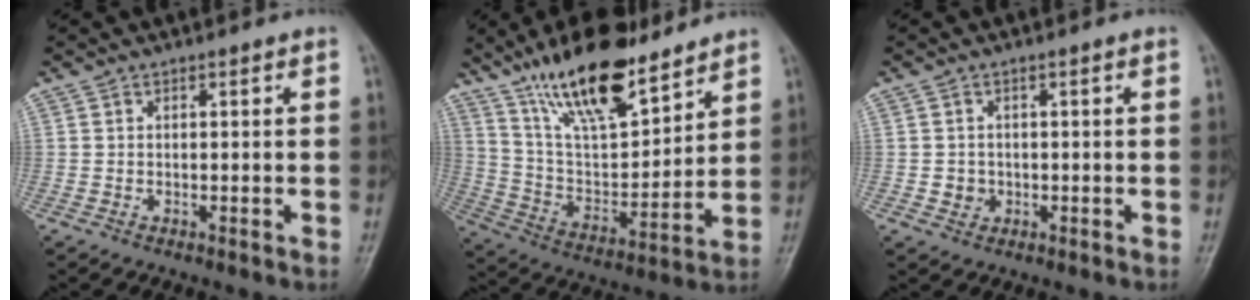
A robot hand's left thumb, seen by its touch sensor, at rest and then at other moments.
{"total": 20.0, "force": [14.3, 6.9, 12.1], "torque": [-0.172, -0.070, 0.260]}
{"total": 2.1, "force": [-0.3, 2.0, 0.6], "torque": [0.001, 0.006, -0.002]}